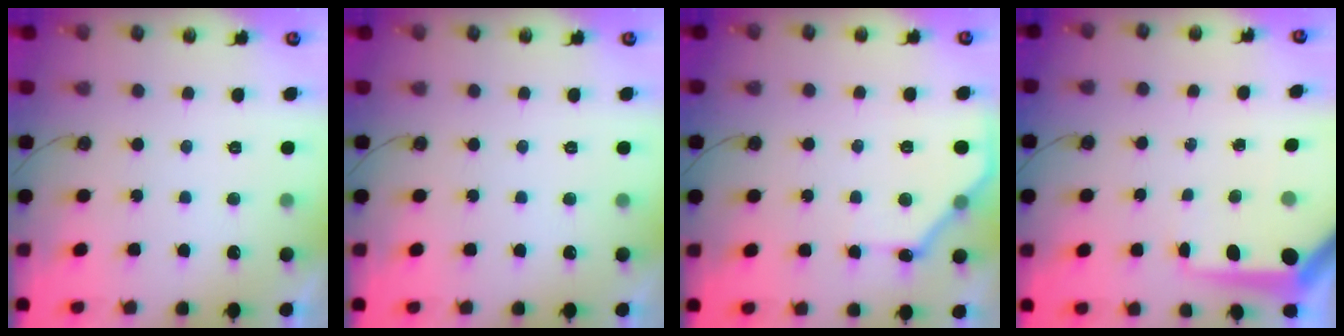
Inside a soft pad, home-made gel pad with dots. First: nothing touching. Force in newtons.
{"total": 0.0}
{"total": 9.5, "press": 9.5, "slide": 0.5}
{"total": 8.1, "press": 8.1, "slide": 0.8}